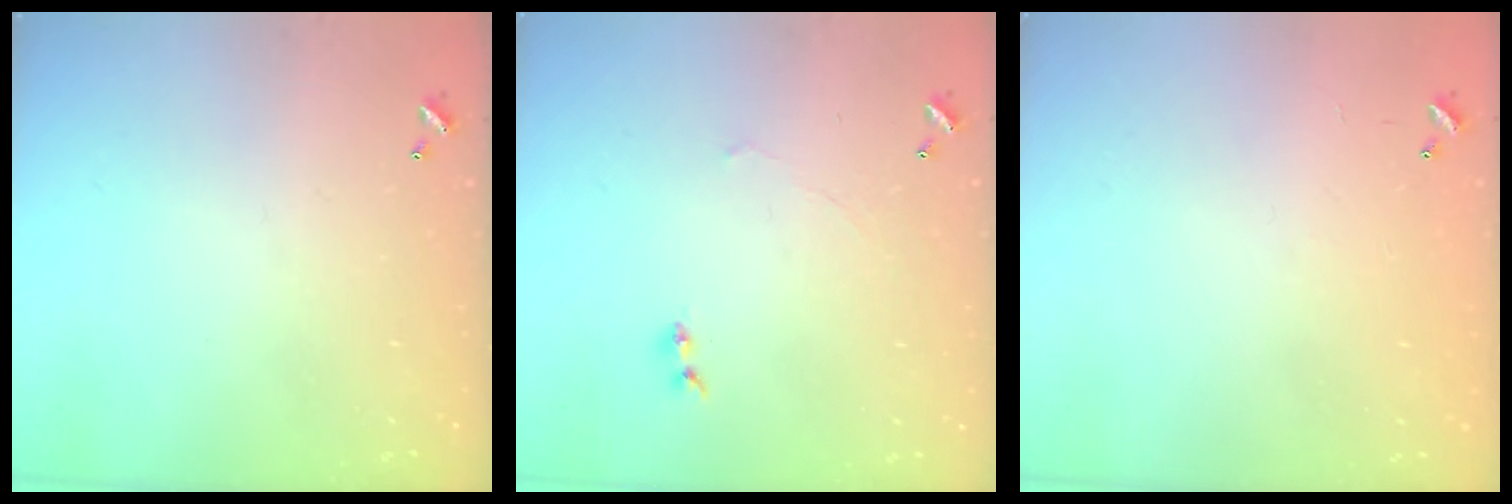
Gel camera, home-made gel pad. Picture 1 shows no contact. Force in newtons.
{"total": 0.7, "press": 0.1, "slide": 0.7}
{"total": 8.5, "press": 8.4, "slide": 0.5}